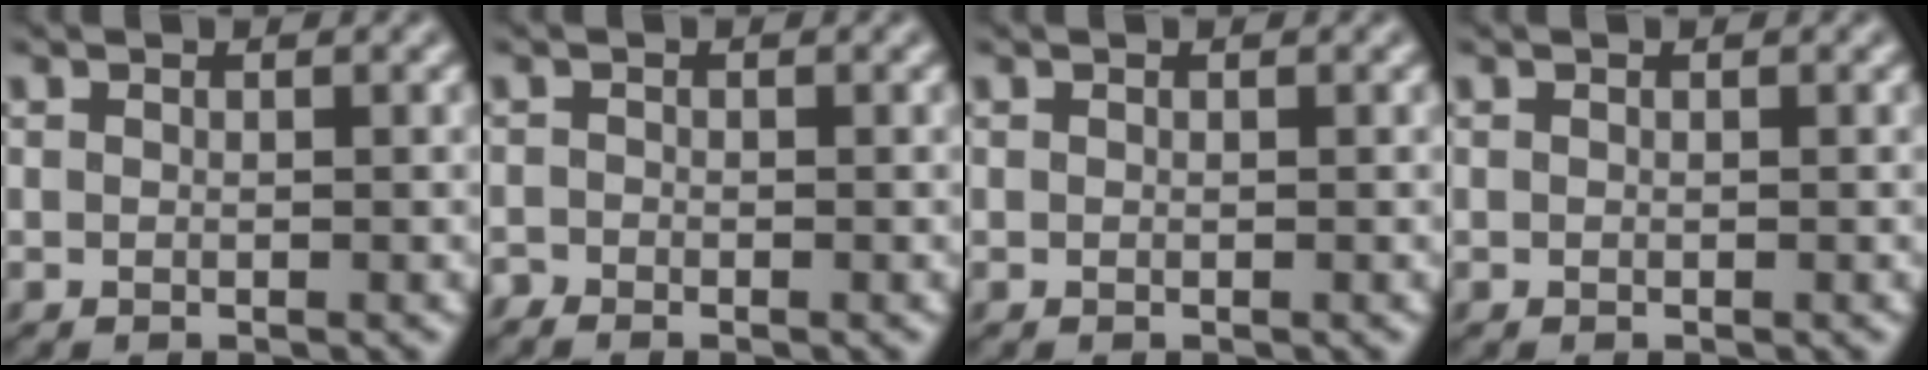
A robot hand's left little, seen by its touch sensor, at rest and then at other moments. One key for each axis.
{"total": 0.8, "fx": -0.7, "fy": 0.3, "fz": 0.1, "tx": -0.001, "ty": 0.000, "tz": -0.017}
{"total": 0.0}
{"total": 0.0}